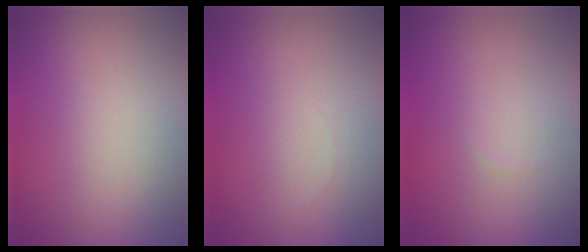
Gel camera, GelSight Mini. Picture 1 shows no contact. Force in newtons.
{"total": 0.0}
{"total": 0.0}